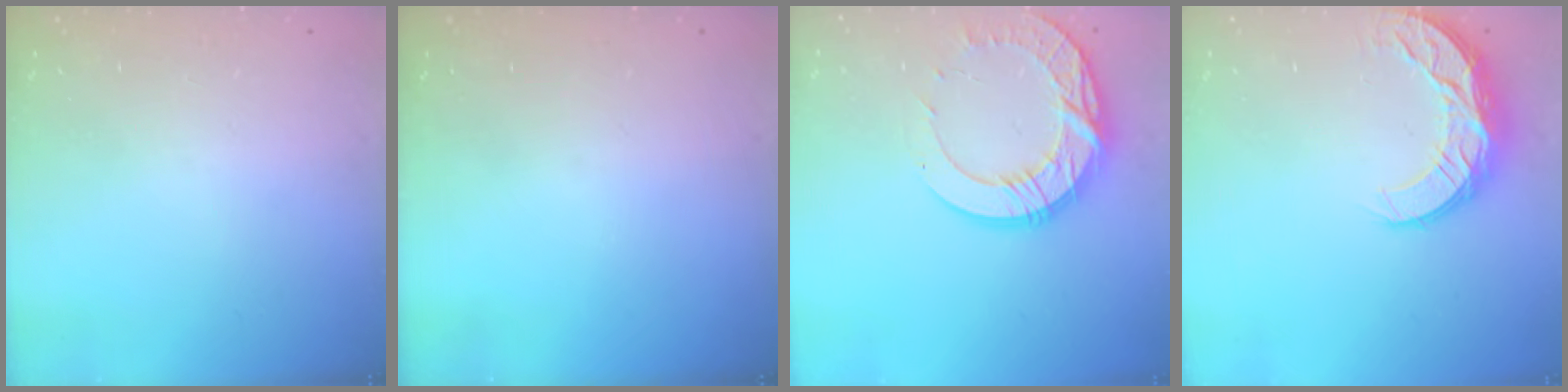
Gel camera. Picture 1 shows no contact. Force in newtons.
{"total": 0.0}
{"total": 17.8, "press": 17.7, "slide": 1.5}
{"total": 10.1, "press": 10.1, "slide": 0.7}